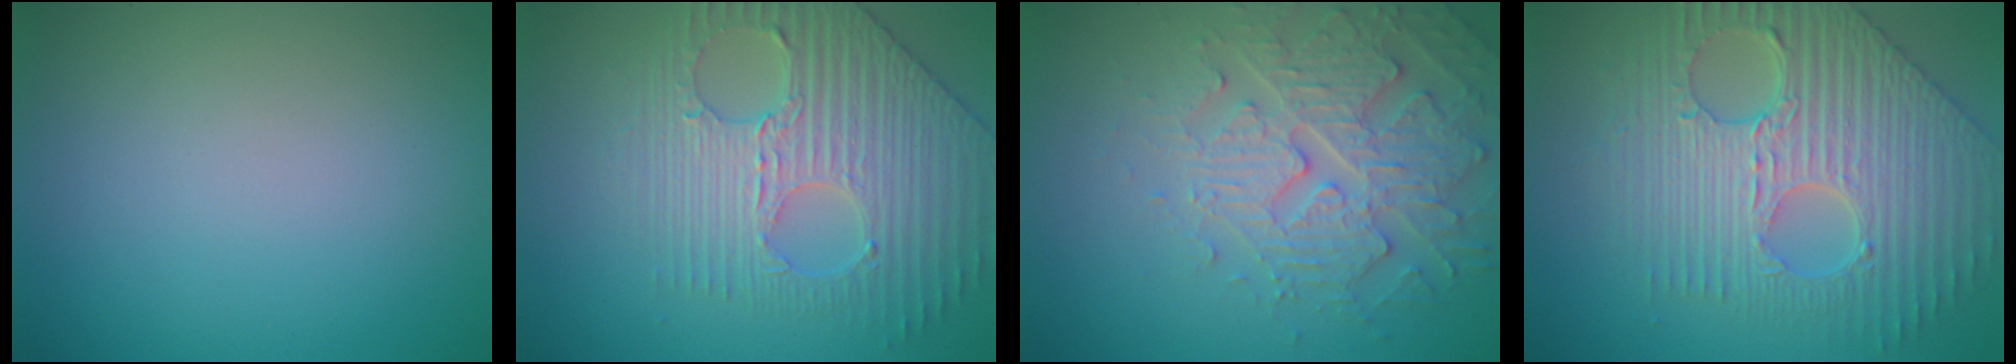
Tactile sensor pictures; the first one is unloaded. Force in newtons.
{"total": 5.3, "press": 5.0, "slide": 1.9}
{"total": 4.7, "press": 4.3, "slide": 1.9}
{"total": 9.9, "press": 6.9, "slide": 7.0}